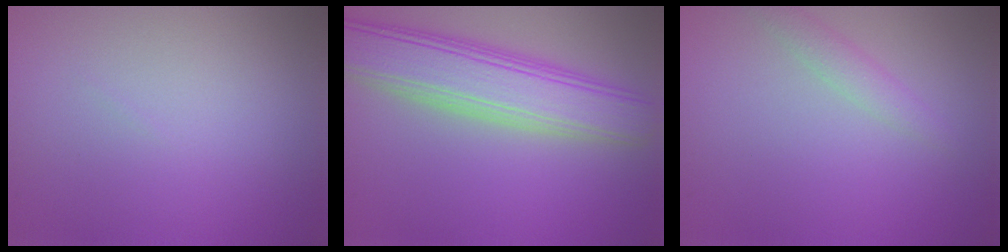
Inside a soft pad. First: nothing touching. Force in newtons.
{"total": 7.3, "press": 7.2, "slide": 0.7}
{"total": 1.5, "press": 1.5, "slide": 0.2}